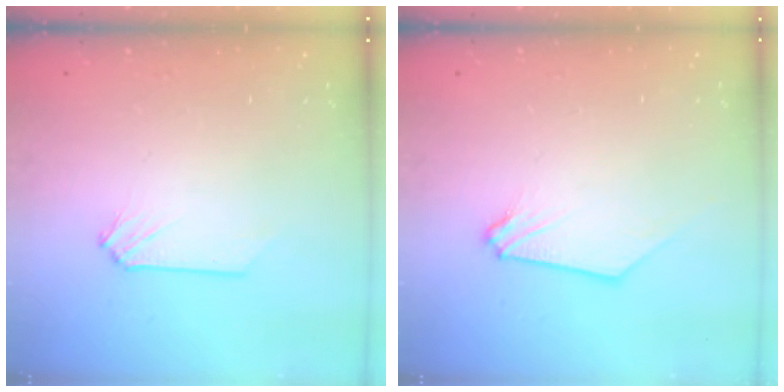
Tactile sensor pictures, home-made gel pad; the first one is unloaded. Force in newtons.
{"total": 0.0}